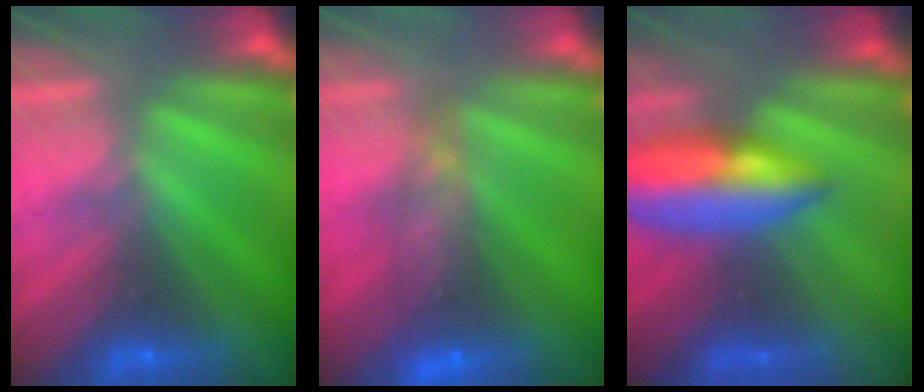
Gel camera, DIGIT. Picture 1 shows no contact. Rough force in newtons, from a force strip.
{"total": 7.2}
{"total": 5.5}